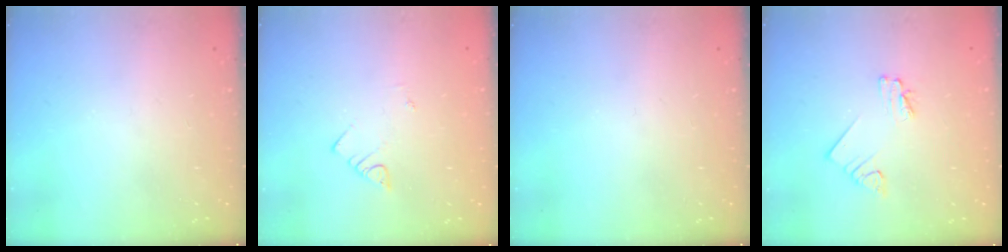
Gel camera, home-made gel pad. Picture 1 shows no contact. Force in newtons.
{"total": 2.2, "press": 2.2, "slide": 0.3}
{"total": 0.0}
{"total": 2.5, "press": 2.5, "slide": 0.2}